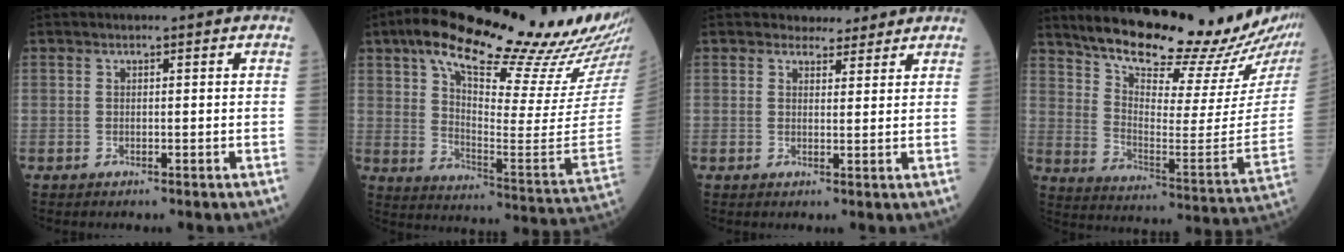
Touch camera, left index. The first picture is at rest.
{"total": 30.0, "force": [24.5, 2.6, 17.1], "torque": [-0.272, -0.058, 0.324]}
{"total": 3.1, "force": [2.8, 1.3, 0.2], "torque": [-0.004, 0.002, 0.037]}
{"total": 23.3, "force": [21.2, 3.3, 9.2], "torque": [-0.148, -0.077, 0.292]}